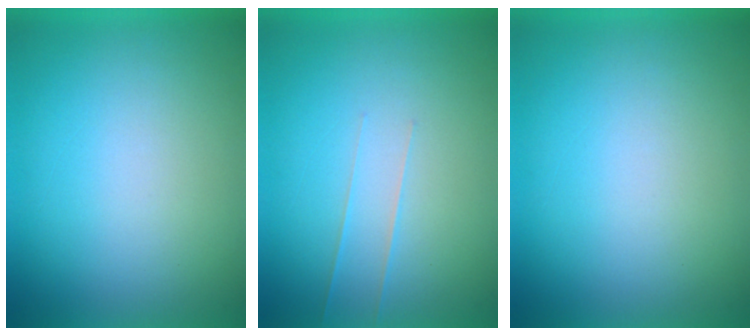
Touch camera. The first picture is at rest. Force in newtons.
{"total": 1.7}
{"total": 0.0}